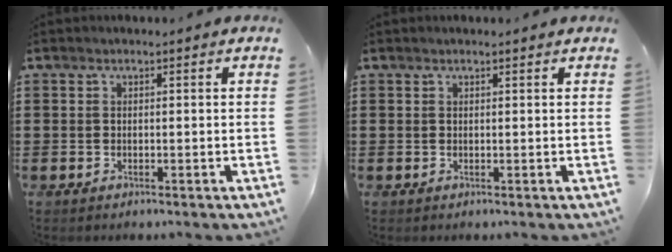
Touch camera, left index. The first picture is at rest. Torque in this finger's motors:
{"motor_torque": [1.33, 0.57, 0.11, -0.01]}